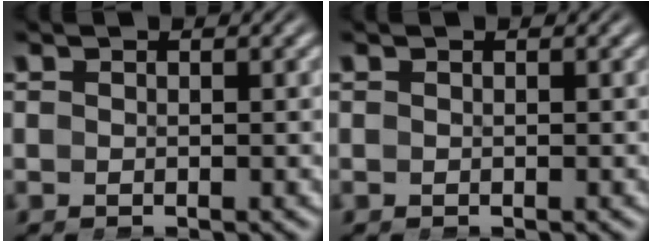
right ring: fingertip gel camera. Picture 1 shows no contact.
{"total": 0.0}